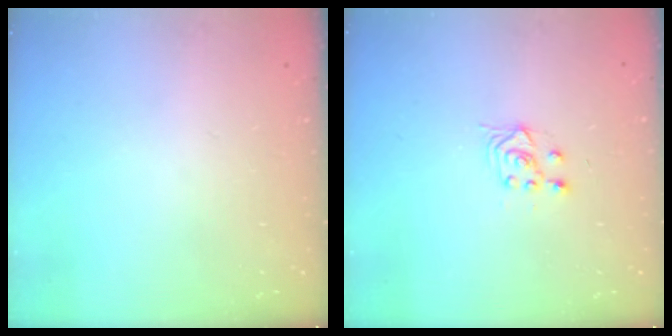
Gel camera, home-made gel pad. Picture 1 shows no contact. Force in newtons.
{"total": 4.2, "press": 4.0, "slide": 1.4}